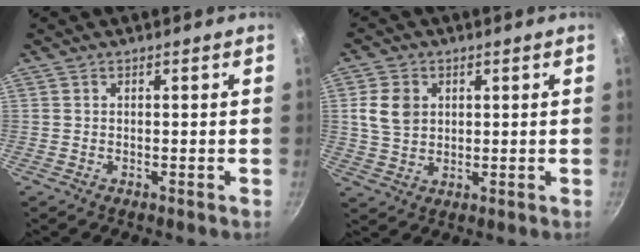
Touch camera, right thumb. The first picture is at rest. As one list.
[{"total": 6.6, "force": [1.6, 5.1, 3.8], "torque": [-0.056, -0.002, 0.029]}]